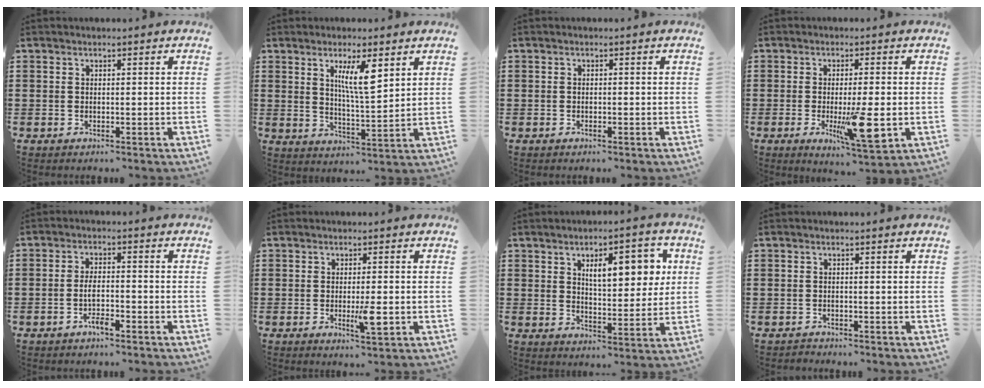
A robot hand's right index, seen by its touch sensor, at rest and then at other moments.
{"total": 6.8, "force": [3.3, 1.4, 5.8], "torque": [-0.115, 0.002, 0.053]}
{"total": 0.5, "force": [-0.3, 0.1, 0.4], "torque": [-0.009, -0.003, -0.006]}
{"total": 9.6, "force": [-2.2, 2.2, 9.1], "torque": [-0.163, -0.022, -0.034]}
{"total": 3.8, "force": [-1.8, 1.3, 3.1], "torque": [-0.069, 0.001, -0.039]}
{"total": 4.3, "force": [-1.1, 0.8, 4.1], "torque": [-0.083, -0.009, -0.023]}
{"total": 8.7, "force": [3.2, 3.6, 7.3], "torque": [-0.108, -0.003, 0.046]}
{"total": 0.7, "force": [-0.7, 0.0, -0.2], "torque": [0.003, 0.003, -0.017]}